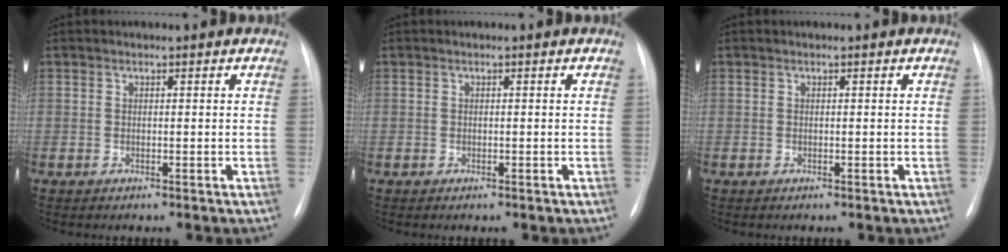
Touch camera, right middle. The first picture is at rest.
{"total": 0.0}
{"total": 0.0}